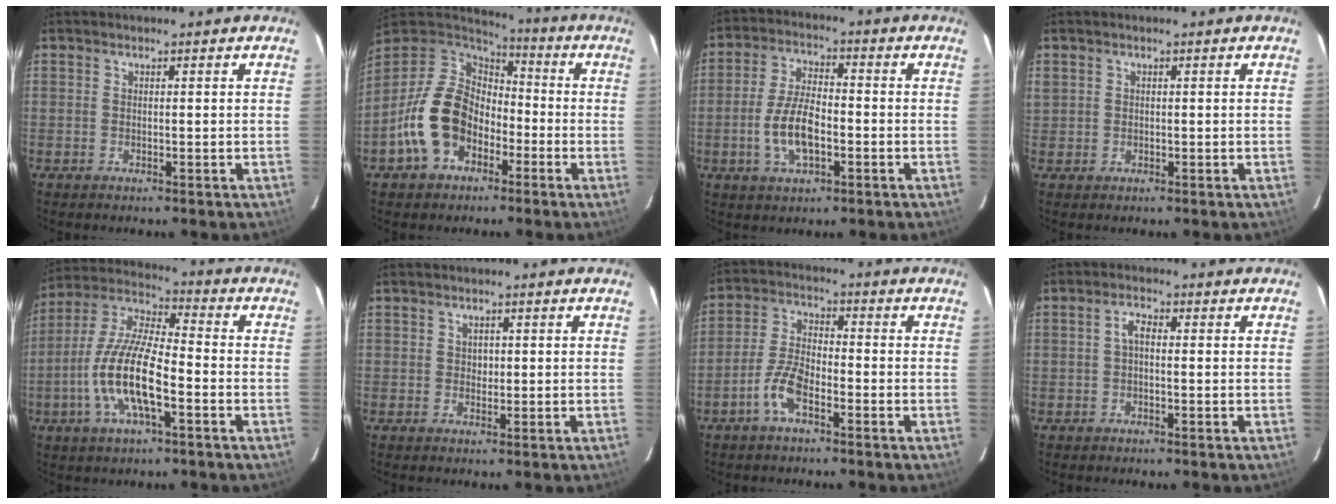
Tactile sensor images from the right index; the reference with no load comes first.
{"total": 14.9, "force": [-5.7, 11.0, 8.2], "torque": [-0.183, 0.016, -0.091]}
{"total": 9.2, "force": [-2.6, 4.1, 7.8], "torque": [-0.159, 0.001, -0.047]}
{"total": 1.6, "force": [0.5, 1.5, 0.3], "torque": [0.001, 0.004, 0.008]}
{"total": 14.7, "force": [-4.8, 4.3, 13.2], "torque": [-0.271, -0.005, -0.097]}
{"total": 0.9, "force": [0.2, 0.9, 0.1], "torque": [0.002, 0.002, 0.005]}
{"total": 6.8, "force": [-3.8, 2.6, 5.0], "torque": [-0.113, 0.008, -0.077]}
{"total": 2.0, "force": [-0.1, 0.9, 1.8], "torque": [-0.038, 0.009, -0.002]}